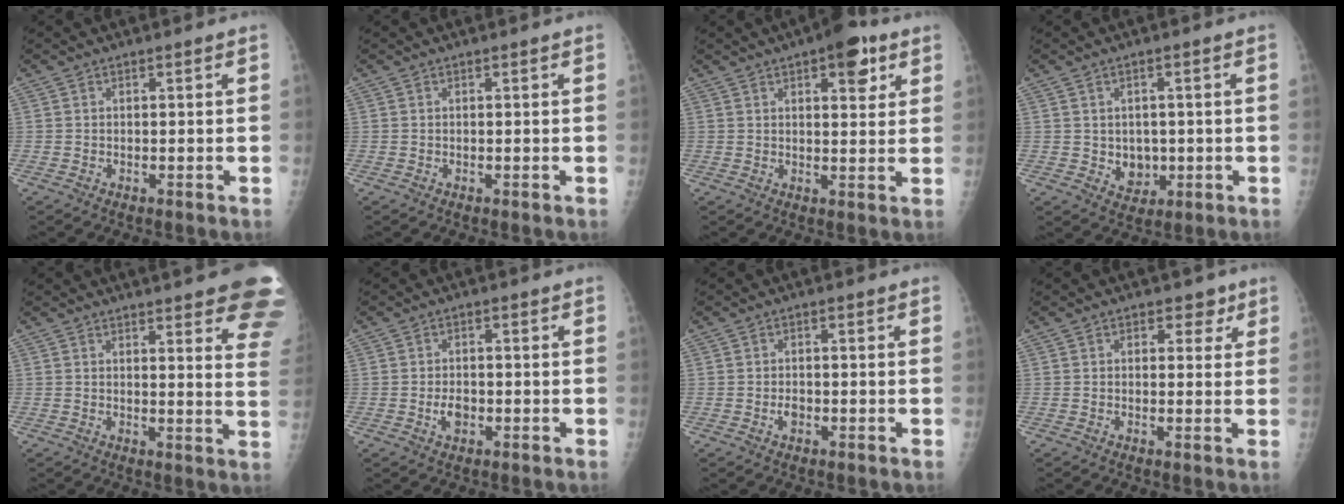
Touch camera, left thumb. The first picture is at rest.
{"total": 0.0}
{"total": 8.0, "force": [4.2, 3.3, 6.0], "torque": [-0.056, -0.013, 0.050]}
{"total": 5.0, "force": [-0.4, 4.1, 2.8], "torque": [-0.015, -0.001, 0.005]}
{"total": 16.6, "force": [11.5, 3.9, 11.3], "torque": [-0.113, -0.048, 0.118]}
{"total": 3.2, "force": [-0.9, 2.2, 2.2], "torque": [-0.032, 0.004, -0.015]}
{"total": 1.8, "force": [-0.6, 1.3, 1.2], "torque": [-0.014, 0.003, -0.011]}
{"total": 3.5, "force": [1.8, 2.5, 1.7], "torque": [0.007, -0.005, 0.019]}